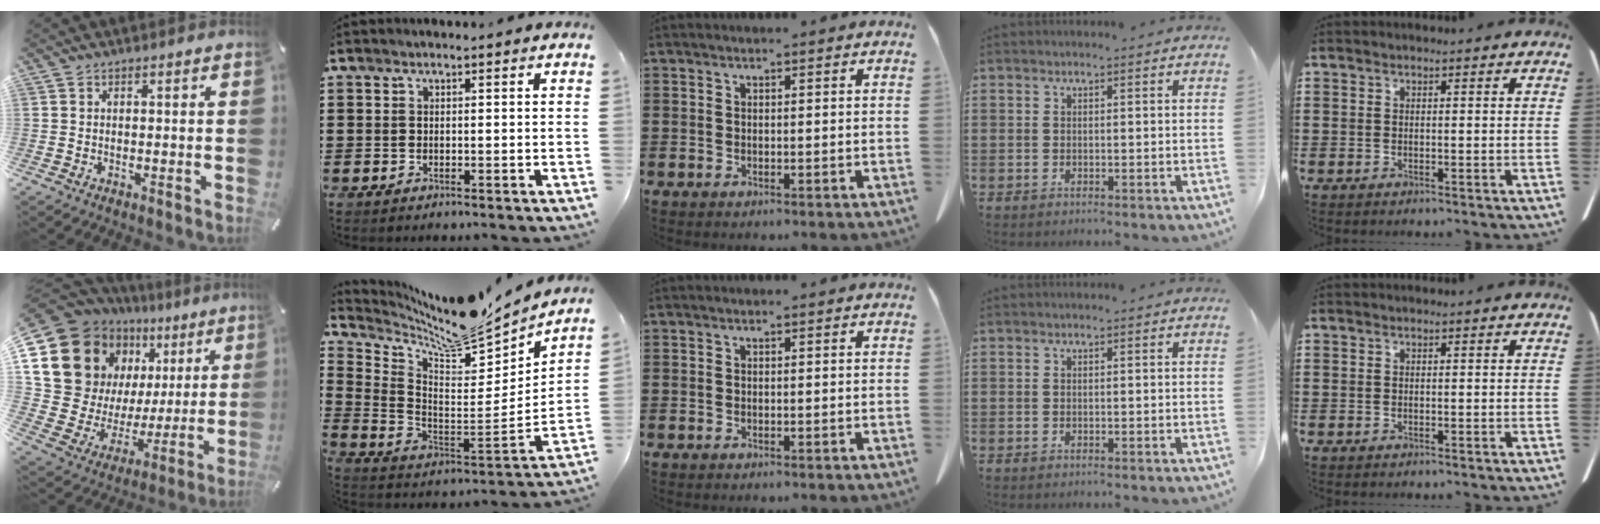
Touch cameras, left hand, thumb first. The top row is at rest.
{"thumb": {"total": 20.7, "force": [10.3, 15.4, 9.2], "torque": [-0.165, -0.071, 0.206]}, "index": {"total": 10.6, "force": [9.4, 2.3, 4.5], "torque": [-0.104, -0.072, 0.154]}}